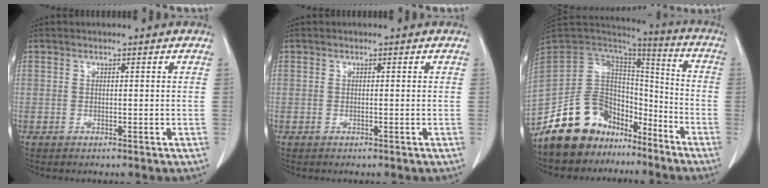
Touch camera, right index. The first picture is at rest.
{"total": 0.0}
{"total": 14.7, "force": [-10.6, 9.3, 4.1], "torque": [-0.068, 0.083, -0.179]}